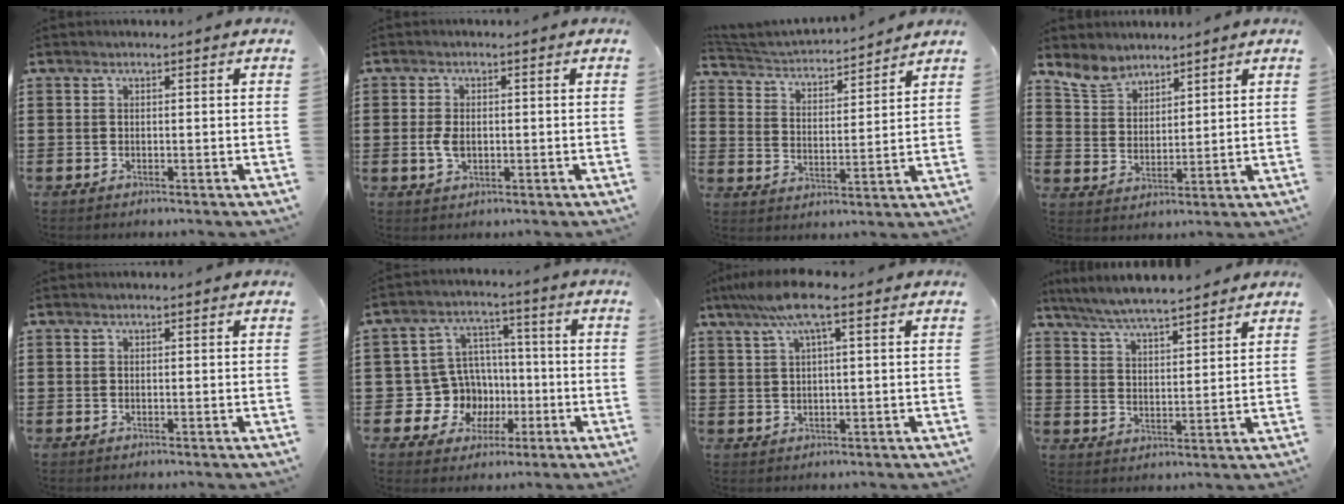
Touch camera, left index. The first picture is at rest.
{"total": 3.0, "force": [-0.2, 1.7, 2.5], "torque": [-0.063, -0.002, -0.009]}
{"total": 3.2, "force": [3.1, 0.2, 0.5], "torque": [-0.030, -0.030, 0.046]}
{"total": 5.7, "force": [5.0, 2.4, 1.1], "torque": [-0.044, -0.011, 0.096]}
{"total": 0.0}
{"total": 9.5, "force": [-1.2, 9.1, 2.5], "torque": [-0.093, 0.000, -0.014]}
{"total": 6.8, "force": [3.3, 0.9, 5.9], "torque": [-0.120, 0.007, 0.057]}
{"total": 5.8, "force": [5.6, 0.3, 1.8], "torque": [-0.056, -0.022, 0.100]}